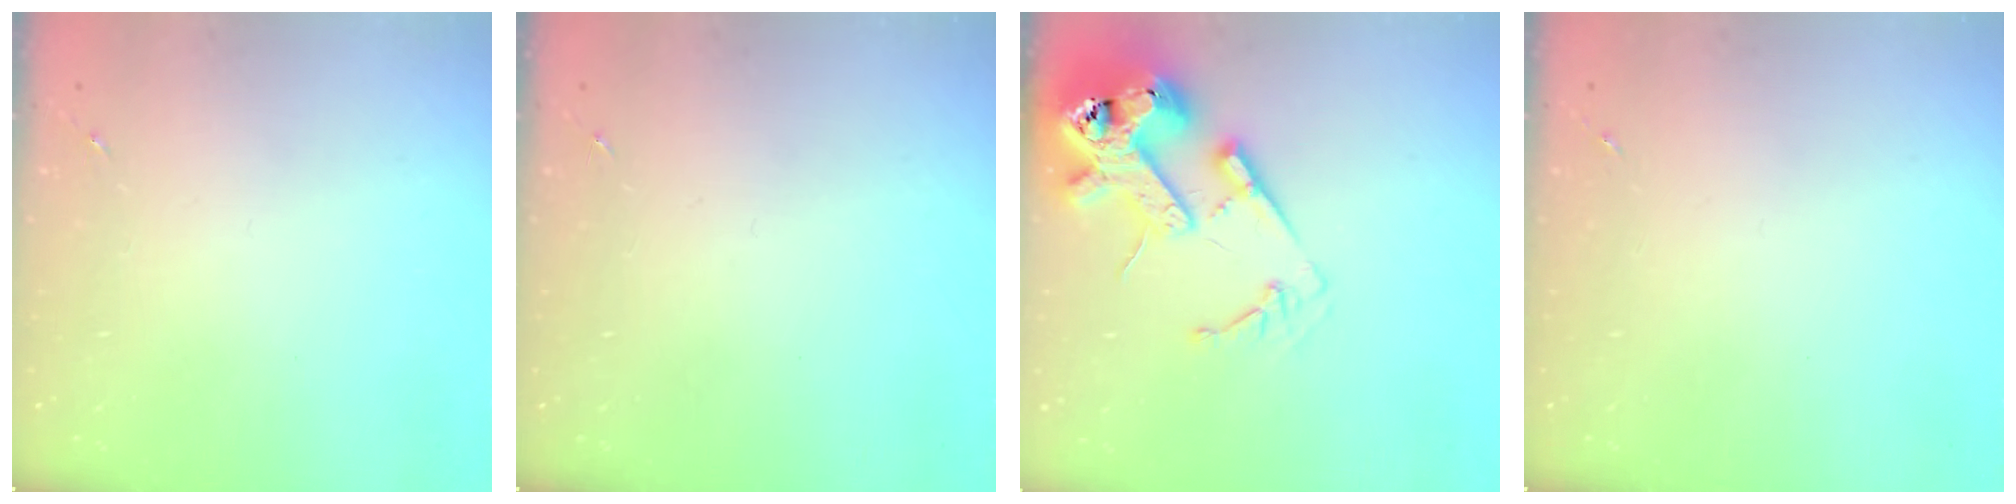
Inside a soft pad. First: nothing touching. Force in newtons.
{"total": 0.0}
{"total": 18.0, "press": 17.9, "slide": 2.6}
{"total": 0.0}